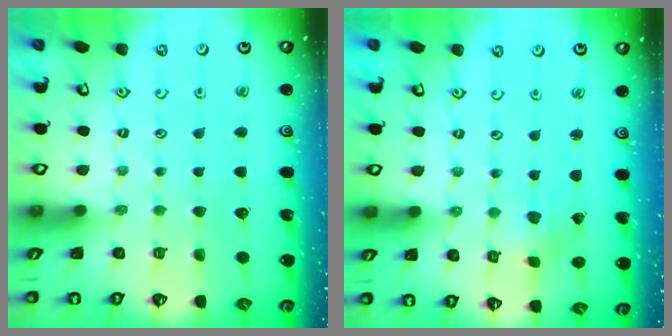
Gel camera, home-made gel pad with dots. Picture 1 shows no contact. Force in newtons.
{"total": 0.9, "press": 0.9, "slide": 0.1}